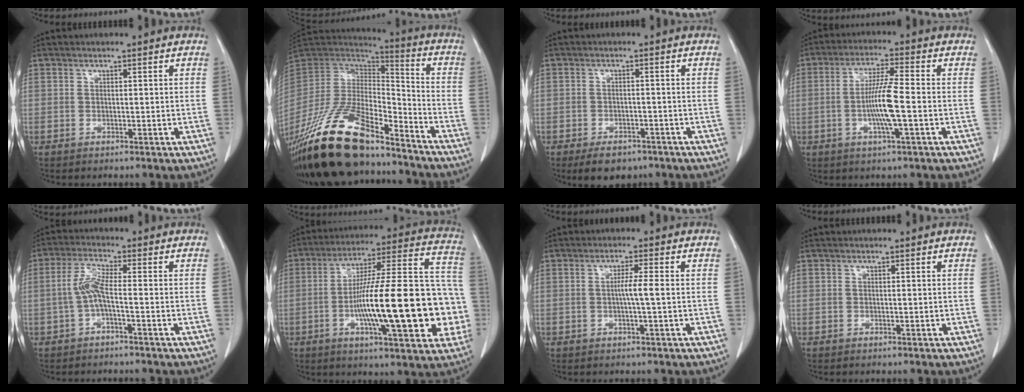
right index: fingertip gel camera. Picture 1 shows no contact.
{"total": 23.9, "force": [-18.4, 7.1, 13.5], "torque": [-0.287, -0.024, -0.335]}
{"total": 5.0, "force": [-3.7, 2.7, 2.2], "torque": [-0.032, -0.001, -0.049]}
{"total": 7.8, "force": [-1.4, 0.0, 7.7], "torque": [-0.149, -0.004, -0.030]}
{"total": 4.4, "force": [-1.0, 0.3, 4.3], "torque": [-0.093, 0.008, -0.022]}
{"total": 25.5, "force": [-5.2, 4.6, 24.5], "torque": [-0.322, 0.026, -0.075]}
{"total": 2.9, "force": [-0.2, -0.4, 2.9], "torque": [-0.051, 0.000, -0.004]}
{"total": 0.0}